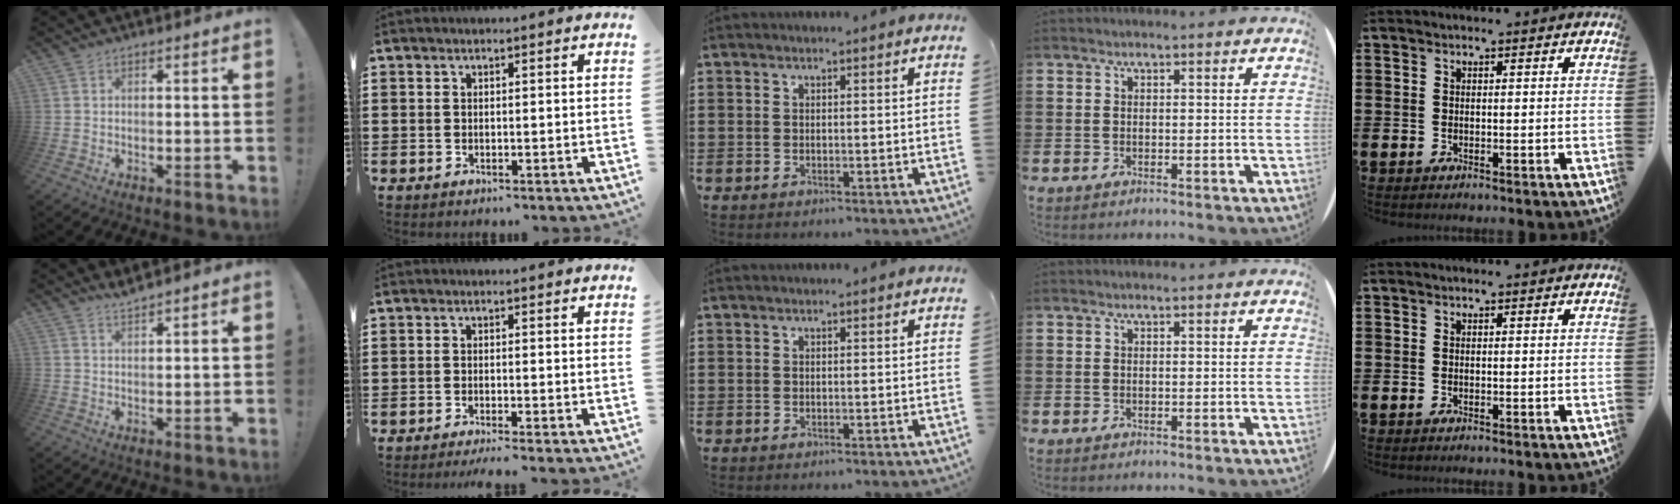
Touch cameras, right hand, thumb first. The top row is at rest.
{"thumb": {"total": 2.3, "force": [2.1, -0.5, 0.8], "torque": [-0.010, -0.016, 0.035]}, "index": {"total": 1.2, "force": [-1.0, -0.2, 0.6], "torque": [-0.009, -0.002, -0.019]}}